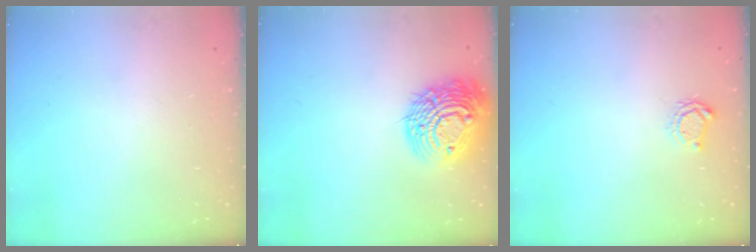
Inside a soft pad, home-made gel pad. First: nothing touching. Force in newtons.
{"total": 18.7, "press": 18.7, "slide": 1.3}
{"total": 4.7, "press": 4.7, "slide": 0.6}